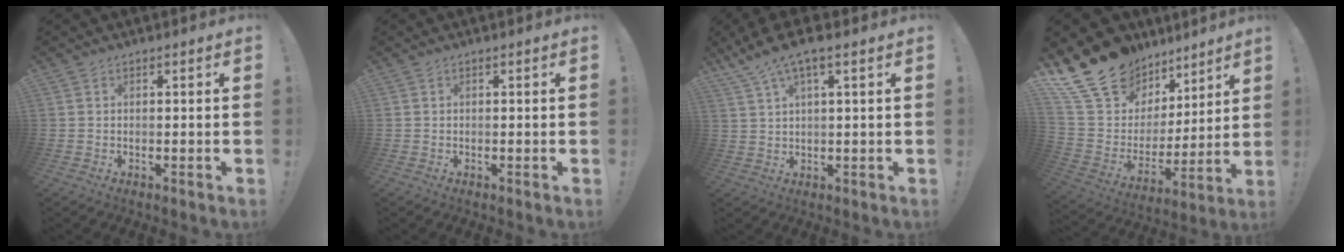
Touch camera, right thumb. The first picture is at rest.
{"total": 0.0}
{"total": 7.0, "force": [4.6, 1.1, 5.3], "torque": [-0.105, -0.017, 0.085]}
{"total": 17.7, "force": [13.3, 10.5, 5.2], "torque": [-0.093, -0.099, 0.266]}